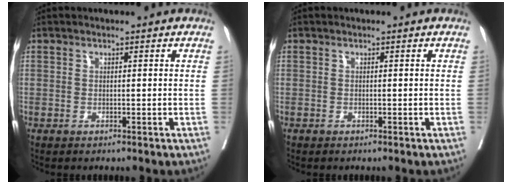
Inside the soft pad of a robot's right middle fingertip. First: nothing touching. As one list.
[{"total": 0.0}]